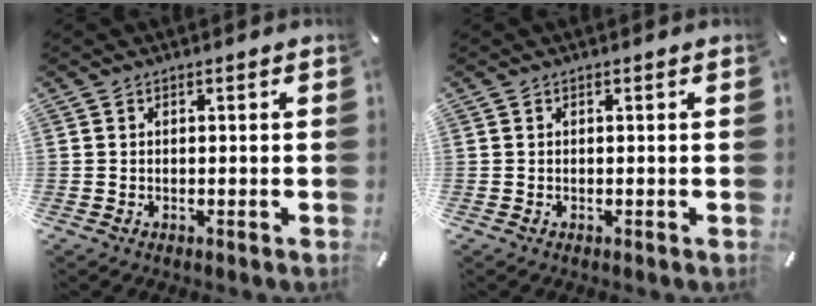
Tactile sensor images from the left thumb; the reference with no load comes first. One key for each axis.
{"total": 0.0}